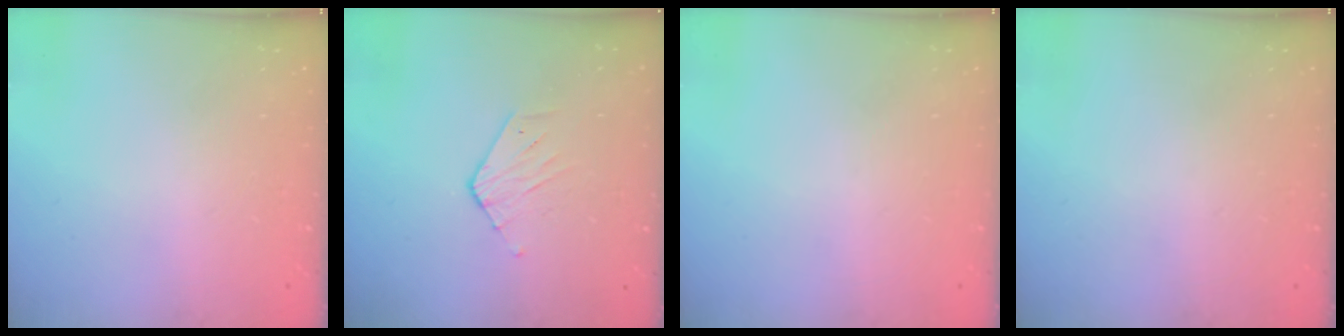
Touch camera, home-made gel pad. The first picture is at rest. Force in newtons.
{"total": 3.3, "press": 3.3, "slide": 0.3}
{"total": 0.0}
{"total": 0.0}